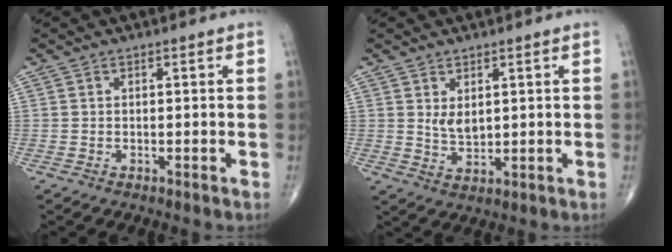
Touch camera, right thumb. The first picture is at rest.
{"total": 3.7, "force": [1.2, 2.0, 2.8], "torque": [-0.042, -0.017, 0.028]}